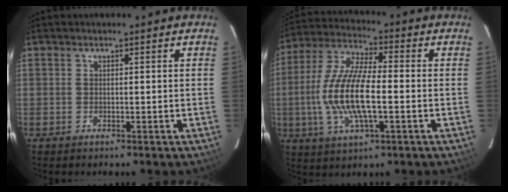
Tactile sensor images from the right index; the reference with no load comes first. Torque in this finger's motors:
{"motor_torque": [1.46, -0.68, 1.06, 0.21]}